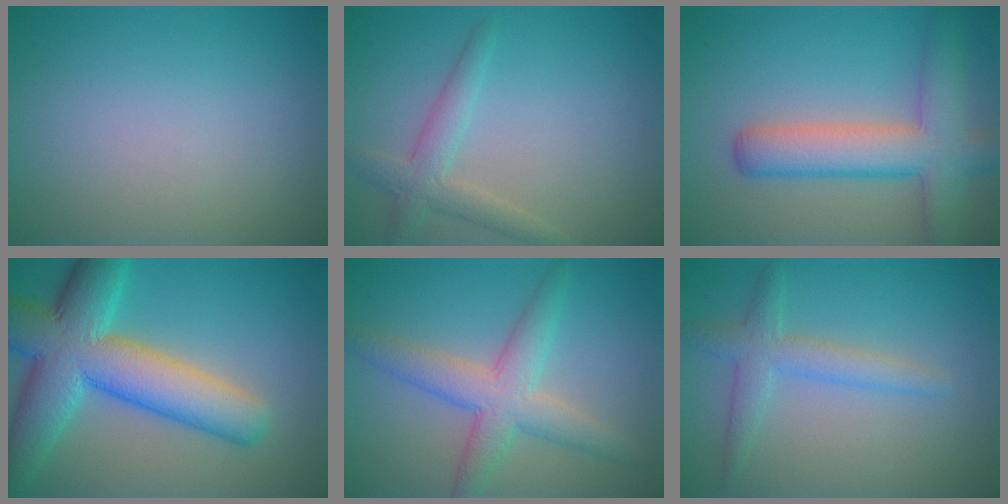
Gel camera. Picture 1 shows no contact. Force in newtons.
{"total": 2.8, "press": 2.8, "slide": 0.2}
{"total": 6.5, "press": 6.5, "slide": 0.3}
{"total": 11.0, "press": 11.0, "slide": 0.1}
{"total": 4.9, "press": 4.9, "slide": 0.1}
{"total": 3.0, "press": 3.0, "slide": 0.0}